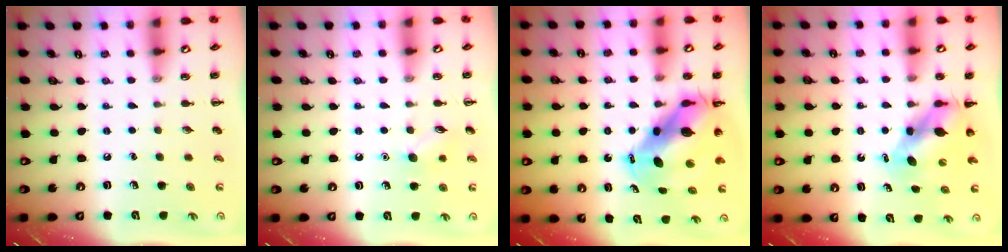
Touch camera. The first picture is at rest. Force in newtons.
{"total": 7.5, "press": 7.2, "slide": 2.1}
{"total": 12.4, "press": 11.7, "slide": 3.9}
{"total": 6.9, "press": 6.9, "slide": 0.6}